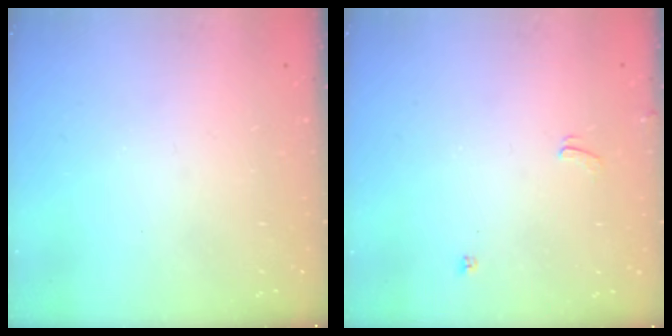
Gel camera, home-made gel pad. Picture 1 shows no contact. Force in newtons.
{"total": 2.7, "press": 2.7, "slide": 0.3}